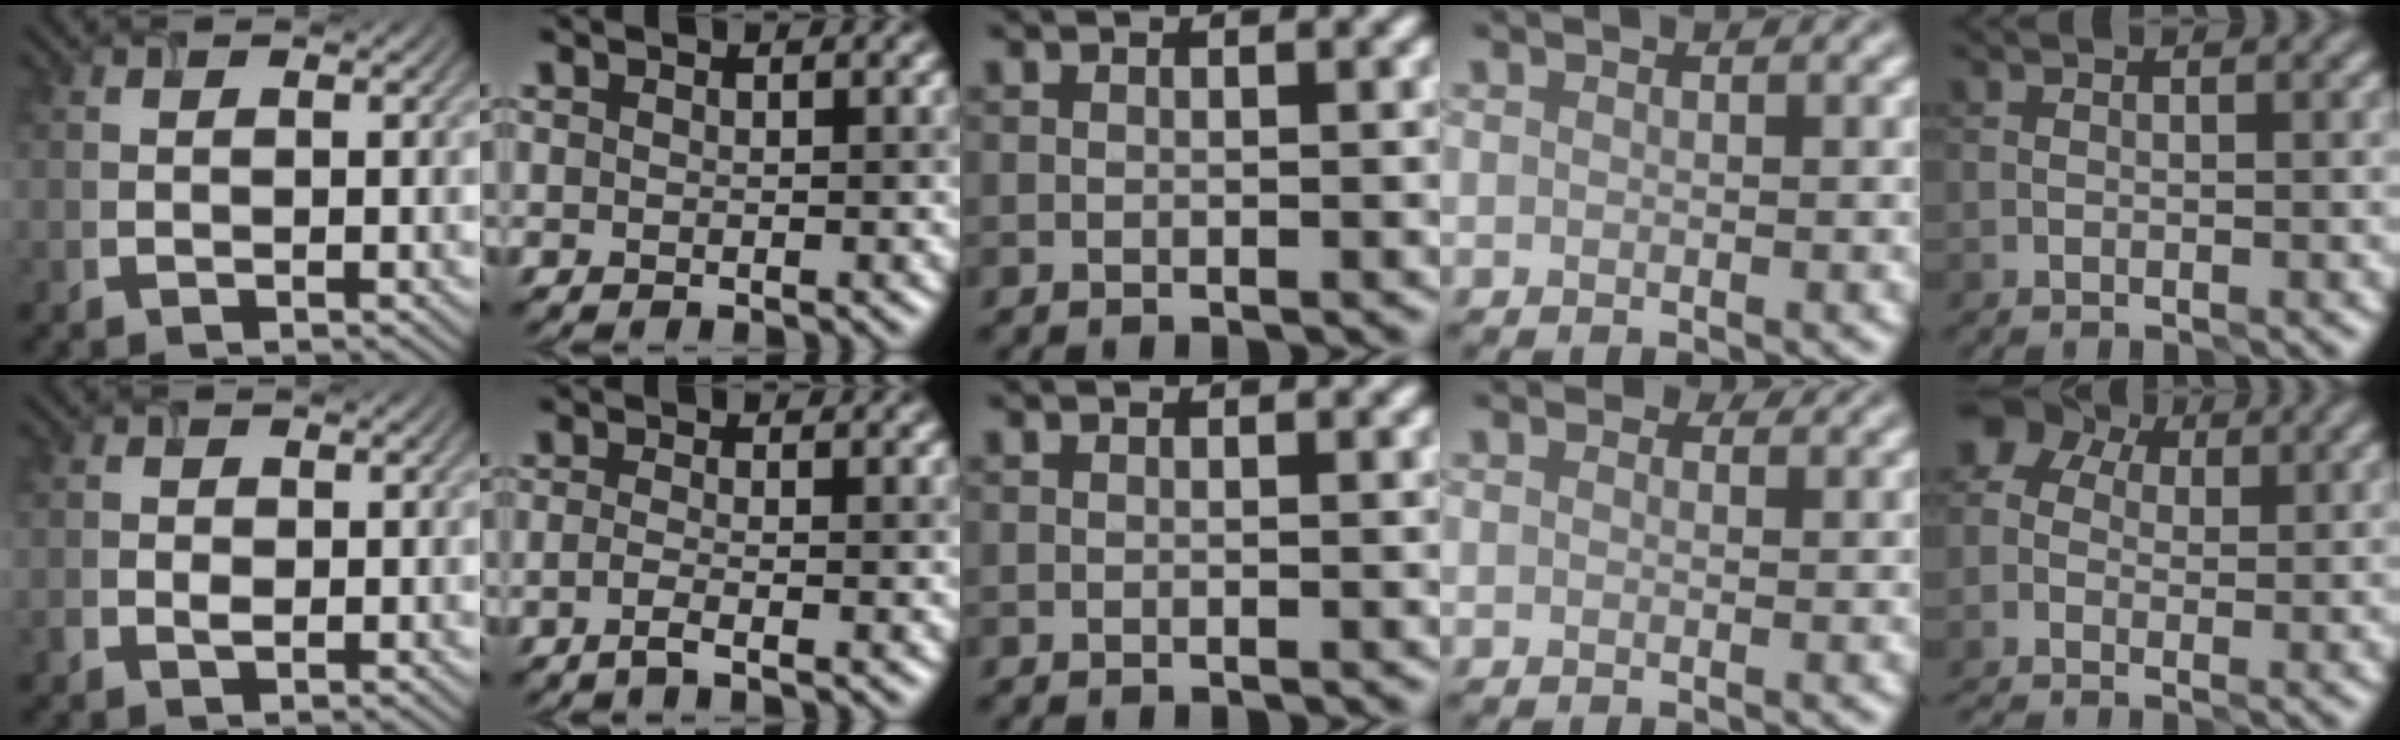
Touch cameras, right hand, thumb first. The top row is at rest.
{"thumb": {"total": 1.6, "force": [-0.4, 1.3, 0.9], "torque": [-0.021, -0.006, -0.007]}, "index": {"total": 1.4, "force": [-0.5, 0.4, 1.2], "torque": [-0.015, 0.000, -0.020]}, "ring": {"total": 1.0, "force": [0.6, 0.6, 0.4], "torque": [-0.006, -0.005, 0.001]}, "little": {"total": 4.4, "force": [0.0, 3.6, 2.5], "torque": [-0.053, 0.019, -0.005]}}